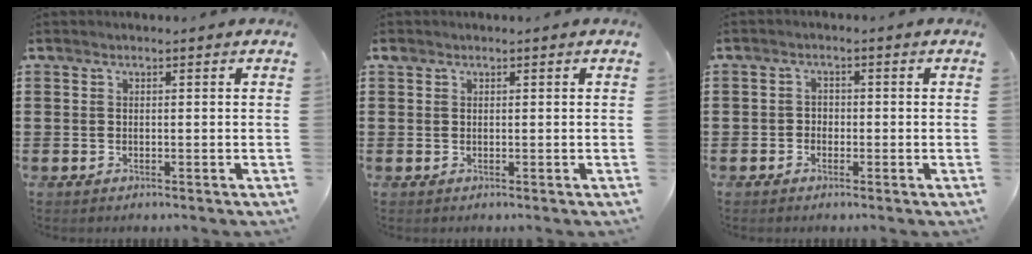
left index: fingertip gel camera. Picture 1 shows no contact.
{"total": 0.7, "force": [0.4, 0.5, 0.2], "torque": [-0.006, 0.005, 0.007]}
{"total": 1.6, "force": [-1.0, 1.2, 0.3], "torque": [-0.011, 0.006, -0.023]}